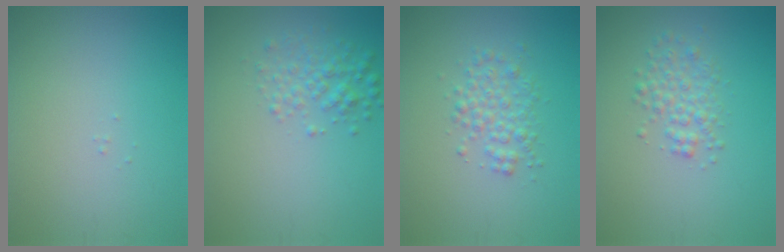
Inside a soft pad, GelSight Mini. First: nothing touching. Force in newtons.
{"total": 2.4, "press": 2.4, "slide": 0.1}
{"total": 2.6, "press": 2.6, "slide": 0.0}
{"total": 2.5, "press": 2.5, "slide": 0.0}